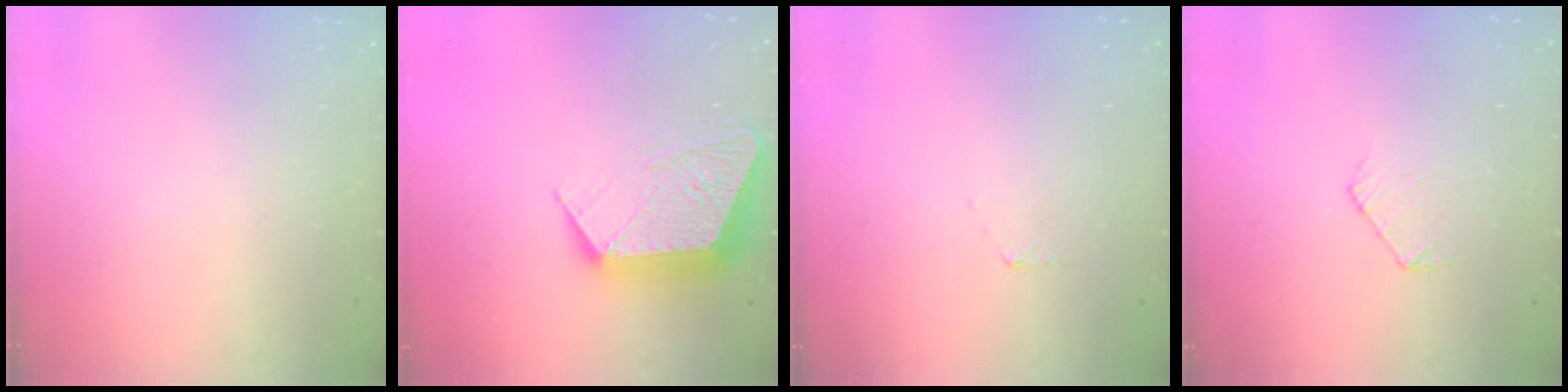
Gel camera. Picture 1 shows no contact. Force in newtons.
{"total": 13.0, "press": 13.0, "slide": 0.9}
{"total": 3.3, "press": 3.3, "slide": 0.3}
{"total": 4.9, "press": 4.9, "slide": 0.3}